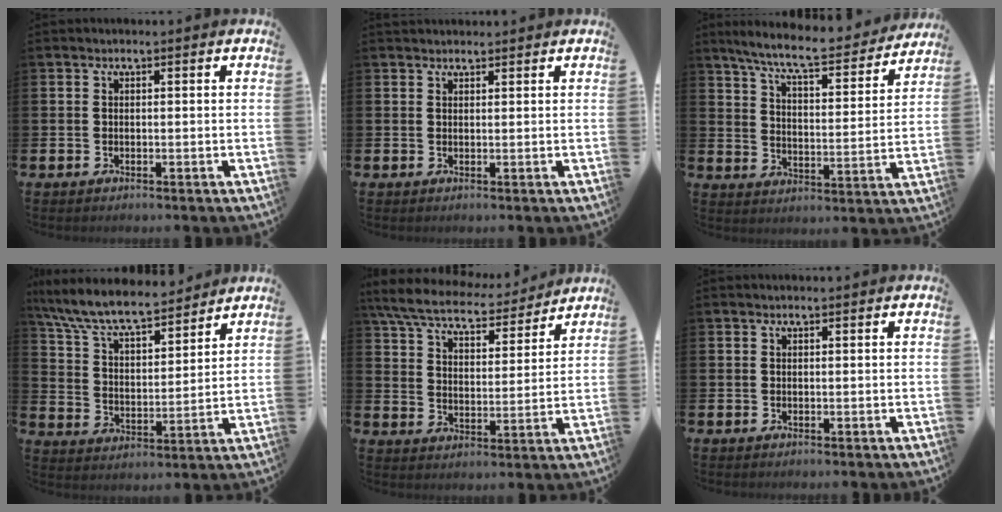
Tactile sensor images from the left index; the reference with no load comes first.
{"total": 1.3, "force": [1.3, 0.4, 0.0], "torque": [0.010, -0.002, 0.022]}
{"total": 8.4, "force": [7.5, 0.9, 3.6], "torque": [-0.092, -0.049, 0.126]}
{"total": 8.9, "force": [8.2, 1.8, 3.0], "torque": [-0.094, -0.053, 0.144]}
{"total": 7.7, "force": [7.1, 1.9, 2.4], "torque": [-0.081, -0.045, 0.122]}
{"total": 0.0}